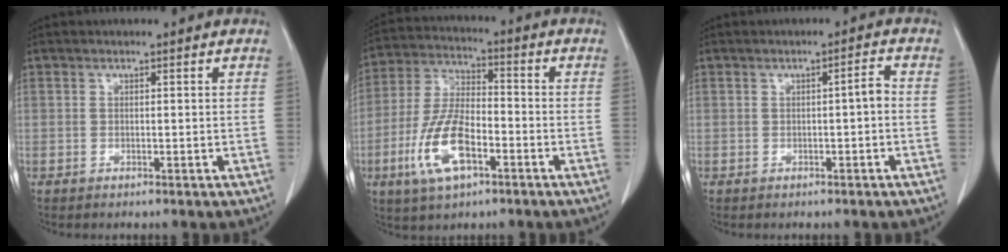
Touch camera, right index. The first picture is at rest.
{"total": 11.9, "force": [-4.8, 4.5, 9.9], "torque": [-0.217, -0.001, -0.090]}
{"total": 1.8, "force": [-0.3, 0.2, 1.8], "torque": [-0.026, 0.004, -0.005]}